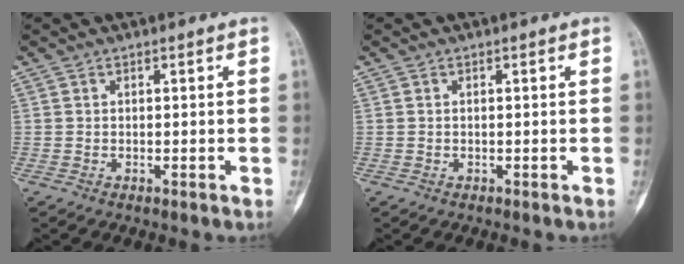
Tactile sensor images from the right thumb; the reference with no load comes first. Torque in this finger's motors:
{"motor_torque": [-0.26, -0.10, 0.09, 0.16, -0.03]}